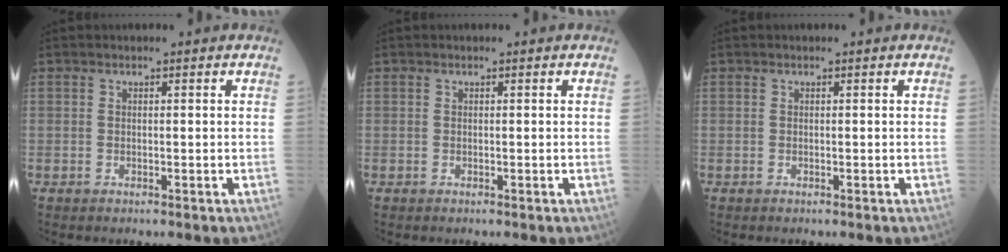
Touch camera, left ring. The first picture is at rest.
{"total": 0.0}
{"total": 0.0}